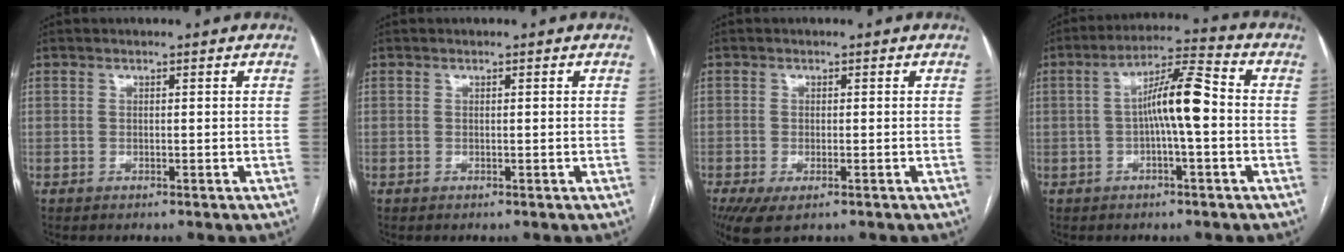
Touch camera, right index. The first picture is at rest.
{"total": 0.0}
{"total": 5.4, "force": [-3.3, 2.0, 3.8], "torque": [-0.063, -0.014, -0.055]}
{"total": 8.7, "force": [-0.5, 0.9, 8.7], "torque": [-0.153, 0.024, -0.015]}